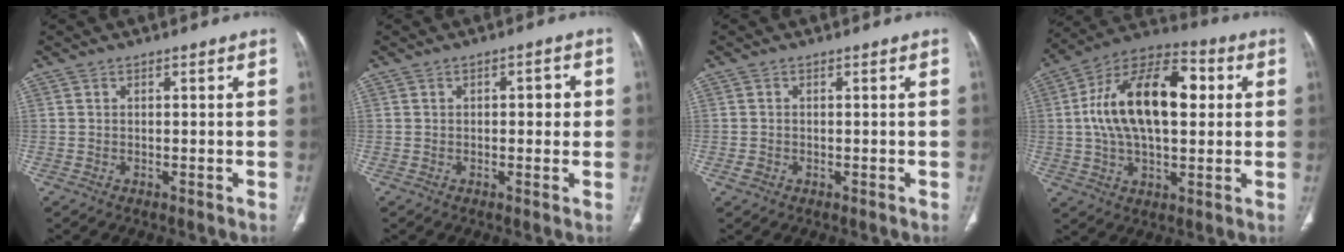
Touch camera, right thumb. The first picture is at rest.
{"total": 3.3, "force": [0.3, 1.8, 2.8], "torque": [-0.019, 0.003, -0.001]}
{"total": 1.3, "force": [-0.5, 1.0, 0.5], "torque": [-0.010, 0.006, -0.009]}
{"total": 21.4, "force": [2.9, 11.4, 17.8], "torque": [-0.295, 0.026, 0.041]}